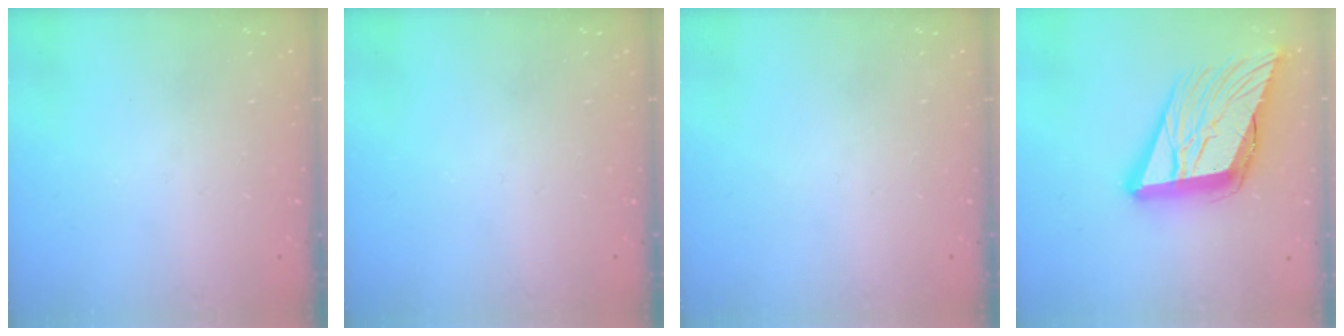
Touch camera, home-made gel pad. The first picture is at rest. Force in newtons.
{"total": 0.0}
{"total": 0.0}
{"total": 23.3, "press": 22.8, "slide": 5.1}